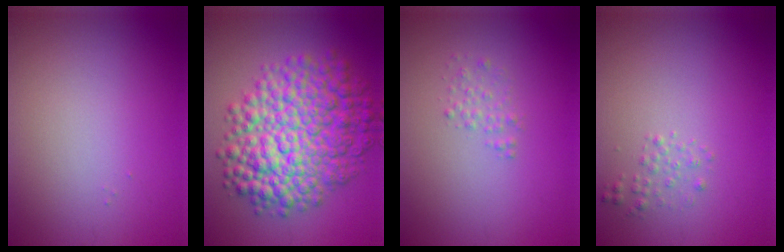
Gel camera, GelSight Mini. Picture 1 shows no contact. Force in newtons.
{"total": 10.9, "press": 10.9, "slide": 0.2}
{"total": 1.2, "press": 1.2, "slide": 0.0}
{"total": 1.0, "press": 1.0, "slide": 0.1}